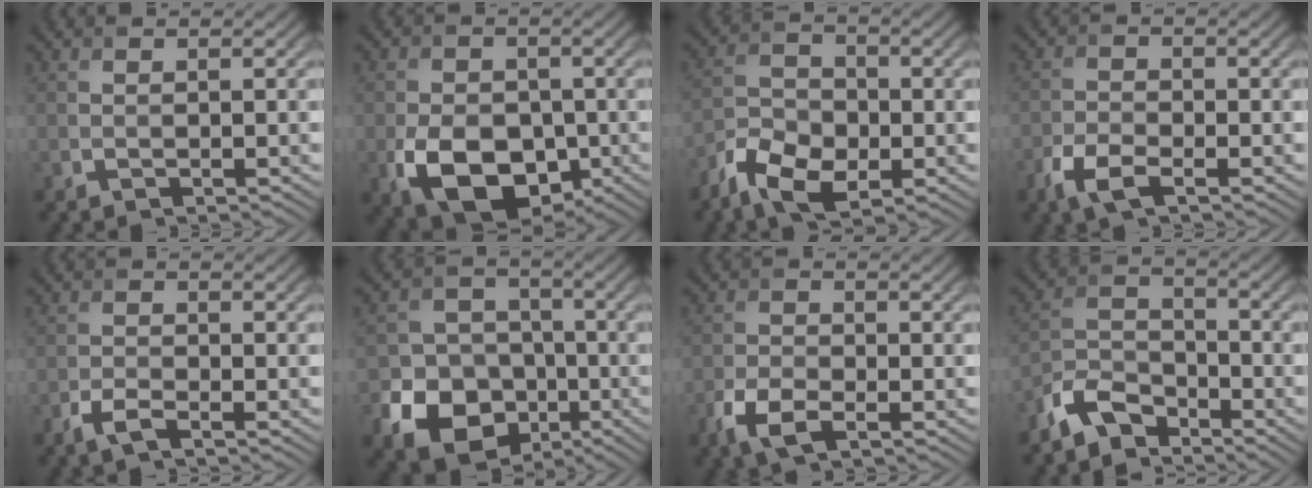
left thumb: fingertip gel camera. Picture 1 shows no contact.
{"total": 10.3, "force": [-3.2, 7.2, 6.7], "torque": [-0.138, -0.035, -0.053]}
{"total": 7.7, "force": [-4.3, 4.5, 4.5], "torque": [-0.099, -0.010, -0.088]}
{"total": 4.2, "force": [-2.4, 1.8, 2.9], "torque": [-0.068, -0.006, -0.056]}
{"total": 2.4, "force": [-1.7, 0.7, 1.6], "torque": [-0.041, -0.002, -0.039]}
{"total": 13.9, "force": [-5.9, 11.5, 5.1], "torque": [-0.117, -0.057, -0.116]}
{"total": 4.8, "force": [-2.6, 2.4, 3.2], "torque": [-0.075, -0.008, -0.058]}
{"total": 6.0, "force": [-4.8, 2.7, 2.4], "torque": [-0.054, -0.002, -0.116]}